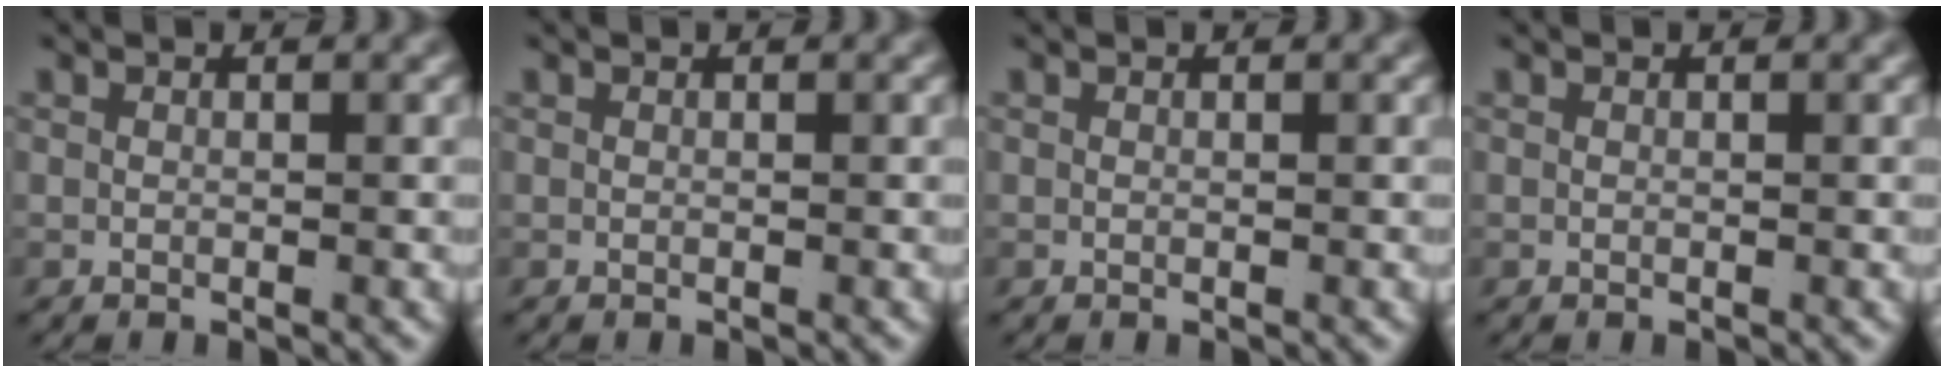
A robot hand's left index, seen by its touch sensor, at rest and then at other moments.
{"total": 0.0}
{"total": 0.0}
{"total": 0.0}